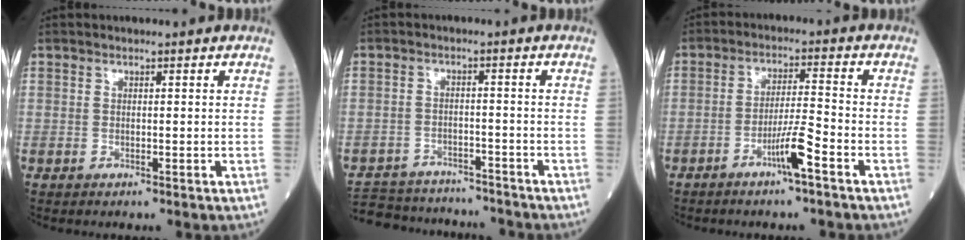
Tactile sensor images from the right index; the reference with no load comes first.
{"total": 14.1, "force": [-13.0, 4.2, 3.4], "torque": [-0.070, 0.014, -0.182]}
{"total": 5.5, "force": [-3.1, -0.3, 4.5], "torque": [-0.087, 0.000, -0.057]}